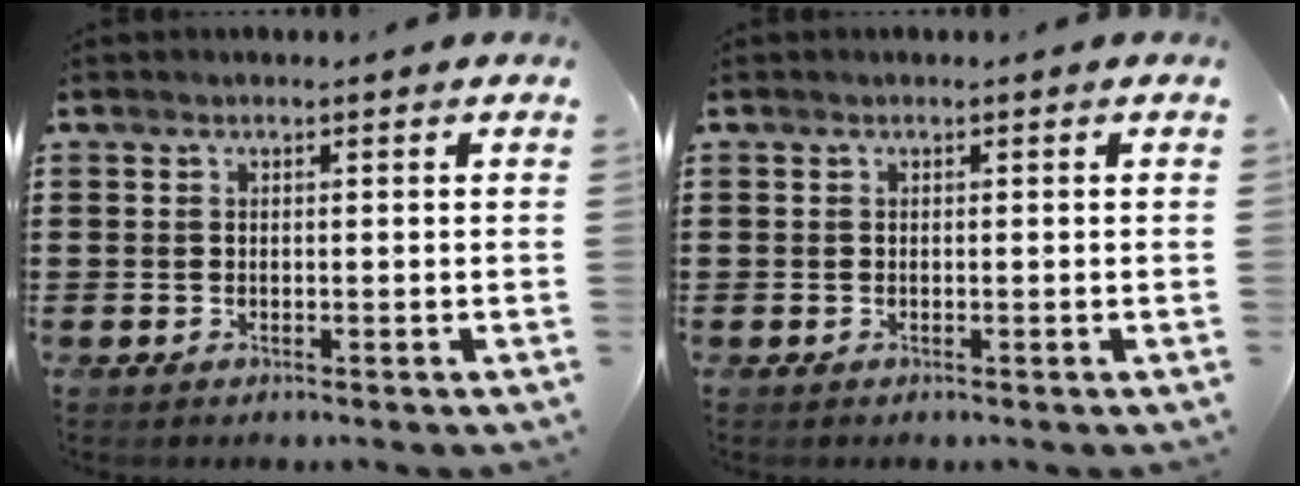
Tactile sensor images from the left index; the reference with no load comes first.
{"total": 0.0}